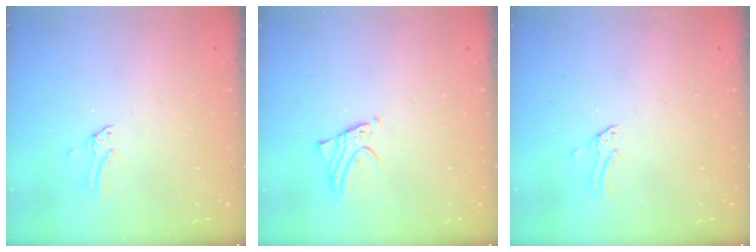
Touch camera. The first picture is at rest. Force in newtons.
{"total": 2.9, "press": 2.9, "slide": 0.2}
{"total": 0.0}